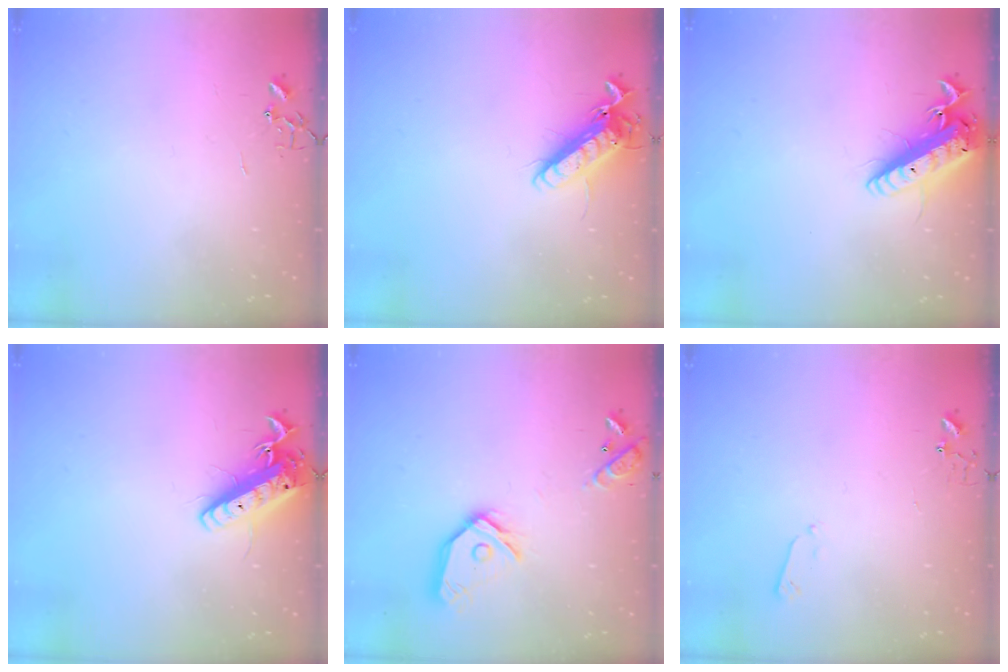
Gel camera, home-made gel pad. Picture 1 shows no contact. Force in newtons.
{"total": 14.2, "press": 14.0, "slide": 2.5}
{"total": 17.0, "press": 16.7, "slide": 3.3}
{"total": 14.1, "press": 13.8, "slide": 2.8}
{"total": 15.7, "press": 15.5, "slide": 2.4}
{"total": 3.0, "press": 3.0, "slide": 0.6}